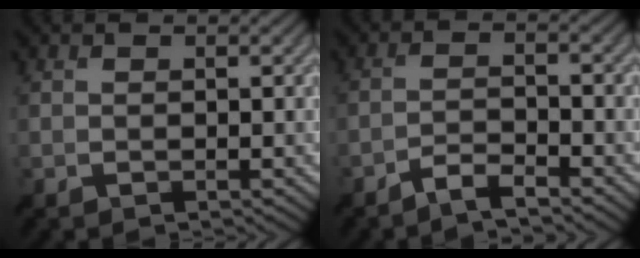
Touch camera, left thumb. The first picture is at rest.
{"total": 3.1, "force": [-2.5, 0.4, 1.7], "torque": [-0.035, 0.005, -0.054]}